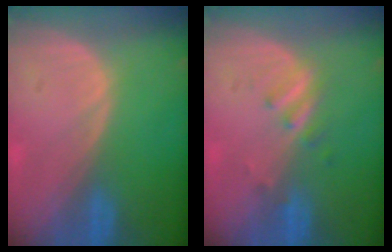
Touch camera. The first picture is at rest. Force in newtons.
{"total": 2.8, "press": 2.6, "slide": 1.2}